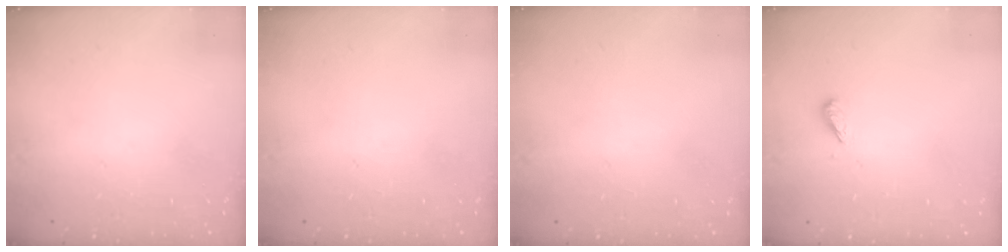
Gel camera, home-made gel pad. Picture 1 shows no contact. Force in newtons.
{"total": 0.0}
{"total": 1.1, "press": 0.8, "slide": 0.7}
{"total": 2.7, "press": 2.7, "slide": 0.6}